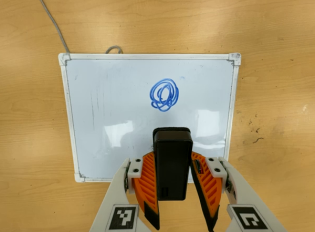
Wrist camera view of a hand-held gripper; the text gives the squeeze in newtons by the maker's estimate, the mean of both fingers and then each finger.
{"total": 4.6, "left": 3.7, "right": 5.4}